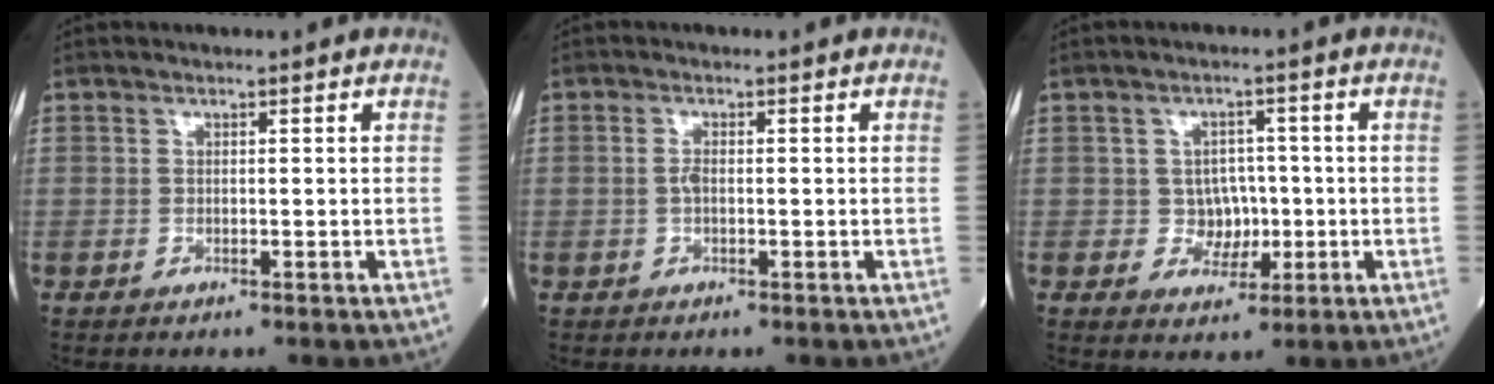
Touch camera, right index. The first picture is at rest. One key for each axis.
{"total": 1.4, "fx": -0.1, "fy": 0.4, "fz": 1.3, "tx": -0.031, "ty": 0.001, "tz": -0.003}
{"total": 4.1, "fx": -0.4, "fy": 3.8, "fz": 1.7, "tx": -0.011, "ty": 0.010, "tz": 0.001}